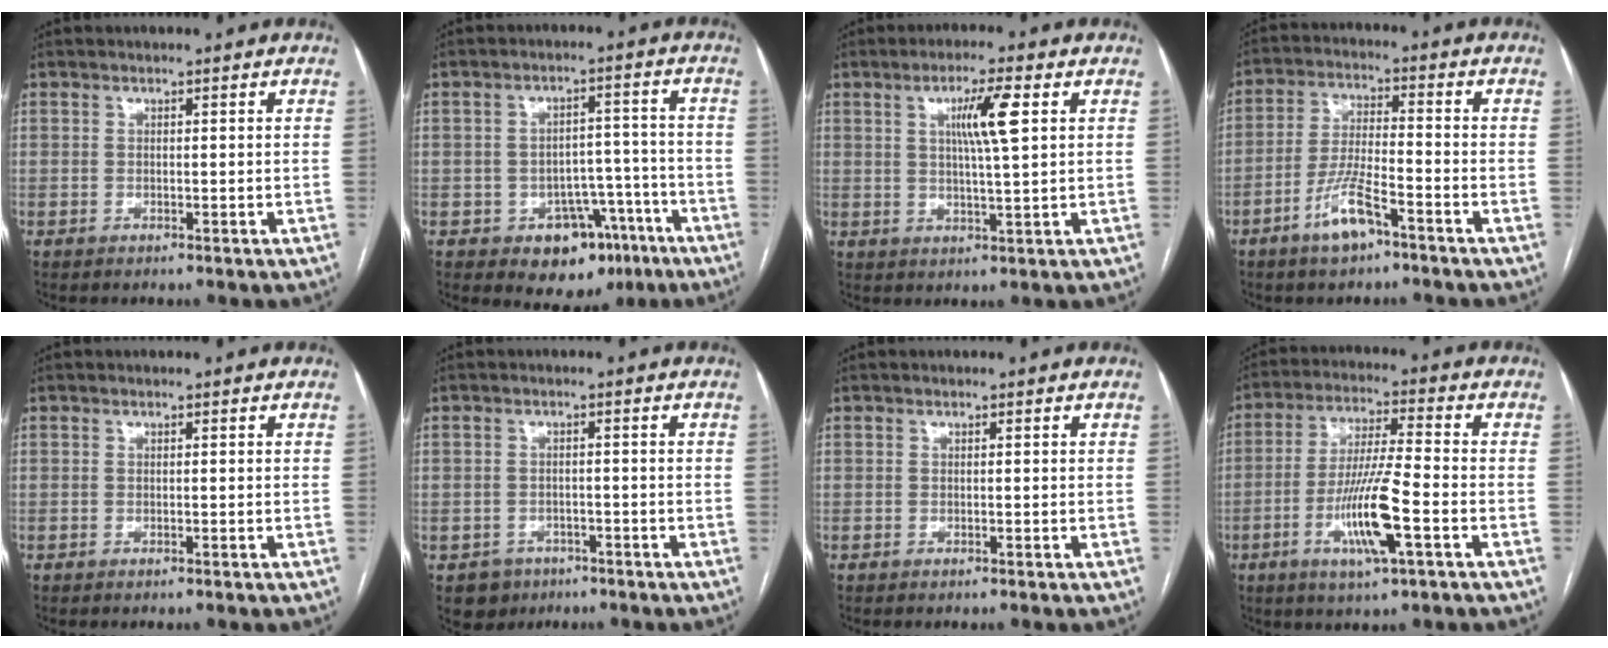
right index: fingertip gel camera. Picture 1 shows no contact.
{"total": 9.1, "force": [-4.8, 6.5, 4.0], "torque": [-0.031, 0.033, -0.056]}
{"total": 6.7, "force": [2.0, 0.1, 6.4], "torque": [-0.113, 0.003, 0.035]}
{"total": 7.6, "force": [-4.6, 1.6, 5.8], "torque": [-0.121, -0.002, -0.085]}
{"total": 0.0}
{"total": 4.0, "force": [-2.3, 3.3, 0.3], "torque": [-0.002, 0.010, -0.030]}
{"total": 0.0}
{"total": 11.6, "force": [-4.1, 0.6, 10.8], "torque": [-0.210, -0.010, -0.075]}